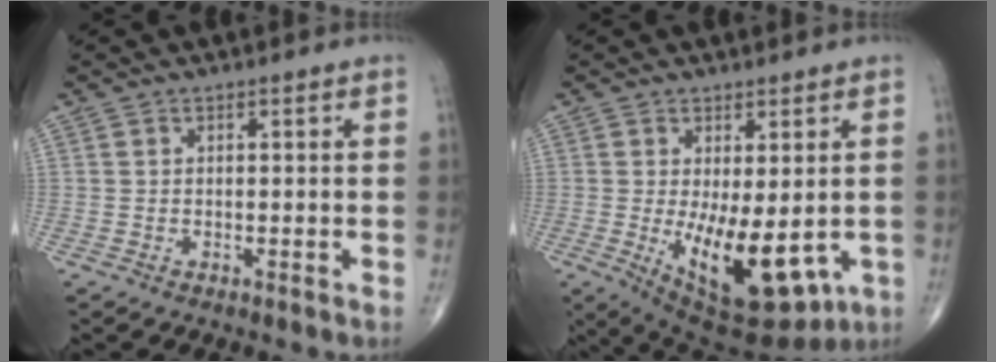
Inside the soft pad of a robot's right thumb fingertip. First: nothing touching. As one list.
[{"total": 14.6, "force": [-2.4, 6.4, 12.9], "torque": [-0.188, -0.027, -0.012]}]